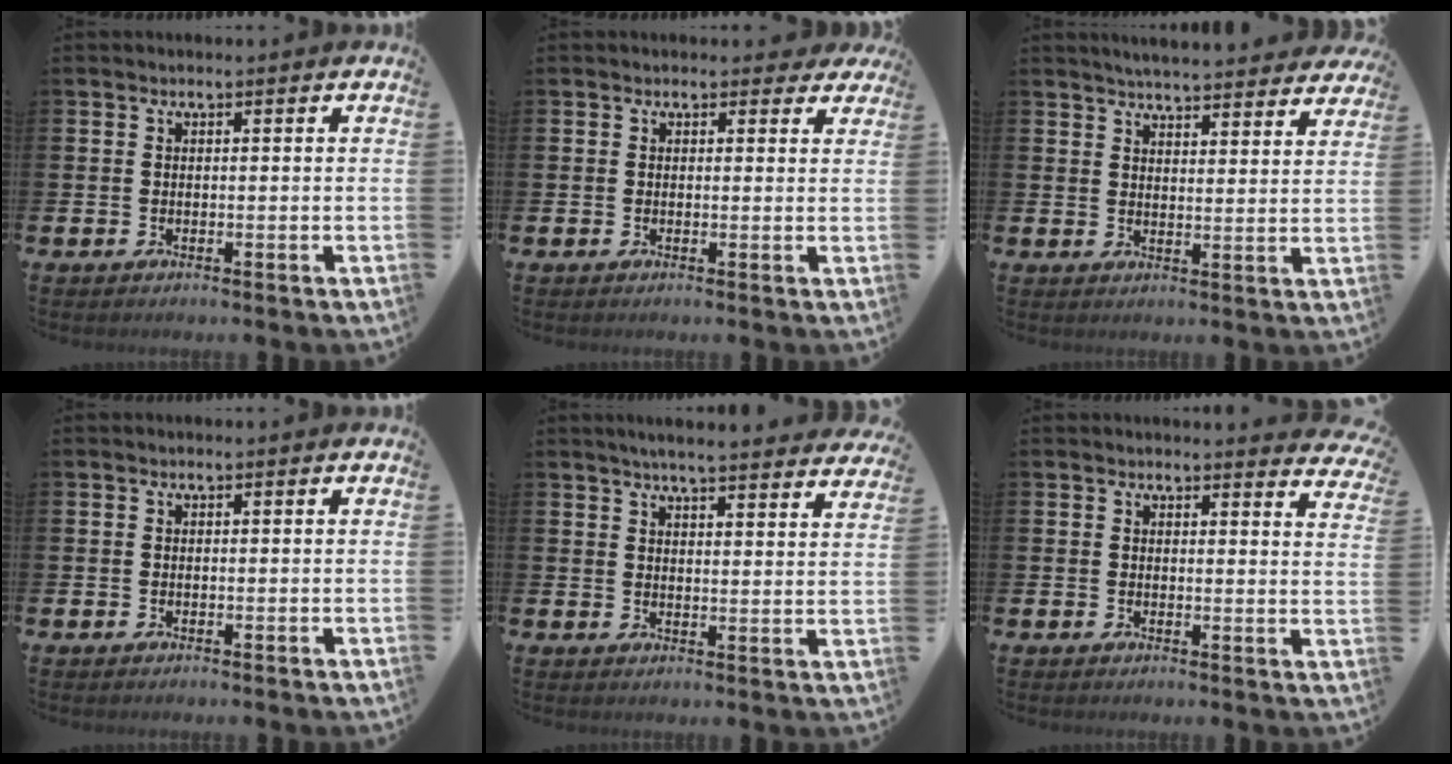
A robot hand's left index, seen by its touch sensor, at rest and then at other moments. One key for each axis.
{"total": 1.2, "fx": 0.8, "fy": 0.9, "fz": 0.3, "tx": 0.001, "ty": 0.007, "tz": 0.011}
{"total": 4.9, "fx": 4.9, "fy": 0.4, "fz": 0.6, "tx": -0.018, "ty": -0.032, "tz": 0.085}
{"total": 0.0}
{"total": 4.9, "fx": 4.7, "fy": -0.2, "fz": 1.2, "tx": -0.032, "ty": -0.026, "tz": 0.082}
{"total": 2.5, "fx": 2.5, "fy": 0.1, "fz": 0.0, "tx": 0.006, "ty": -0.017, "tz": 0.044}